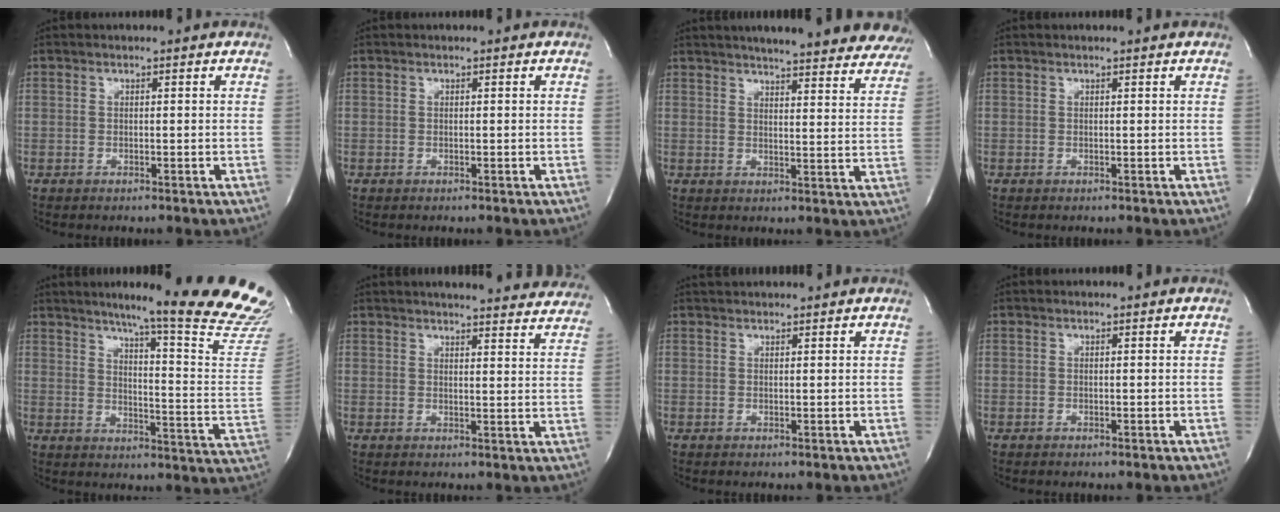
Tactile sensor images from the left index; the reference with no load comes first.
{"total": 0.0}
{"total": 24.6, "force": [21.9, 3.9, 10.4], "torque": [-0.151, -0.034, 0.253]}
{"total": 0.9, "force": [0.8, -0.1, 0.3], "torque": [-0.008, 0.003, 0.012]}
{"total": 24.2, "force": [20.2, -0.7, 13.4], "torque": [-0.172, -0.097, 0.247]}
{"total": 22.1, "force": [20.8, 3.1, 6.9], "torque": [-0.092, -0.038, 0.236]}
{"total": 2.6, "force": [2.6, 0.2, 0.6], "torque": [-0.009, 0.029, 0.044]}
{"total": 0.0}